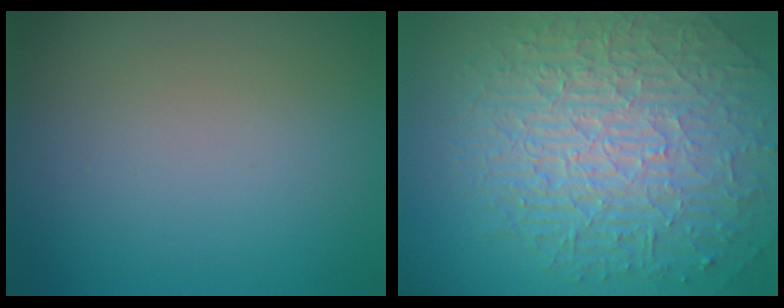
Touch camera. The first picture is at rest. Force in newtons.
{"total": 10.1, "press": 6.5, "slide": 7.7}